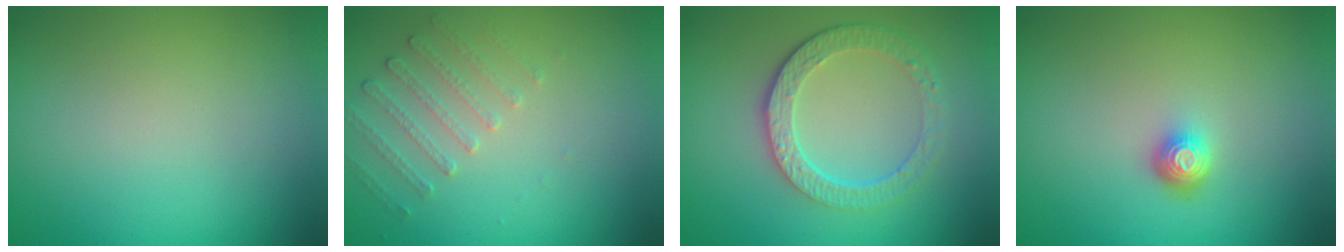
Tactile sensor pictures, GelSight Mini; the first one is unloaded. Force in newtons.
{"total": 1.7, "press": 1.2, "slide": 1.2}
{"total": 4.5, "press": 3.3, "slide": 3.1}
{"total": 1.9, "press": 1.4, "slide": 1.3}